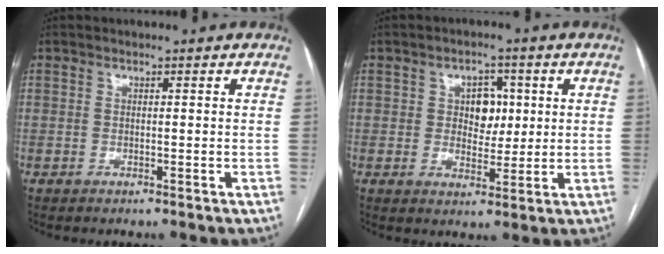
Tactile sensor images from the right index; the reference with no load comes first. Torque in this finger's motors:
{"motor_torque": [0.51, 0.15, 0.06, 0.05]}